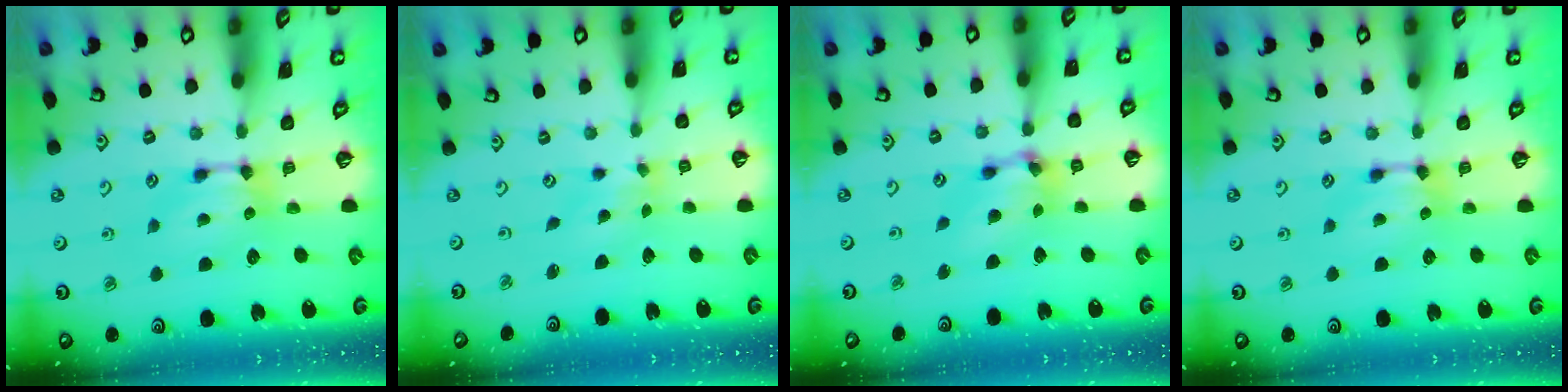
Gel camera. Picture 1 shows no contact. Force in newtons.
{"total": 1.9, "press": 1.5, "slide": 1.2}
{"total": 5.9, "press": 5.5, "slide": 1.9}
{"total": 0.0}